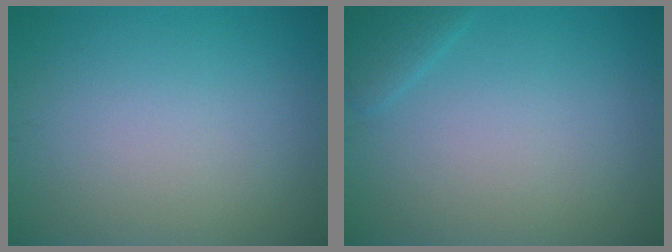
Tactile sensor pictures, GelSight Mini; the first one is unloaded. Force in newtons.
{"total": 1.3, "press": 1.3, "slide": 0.1}